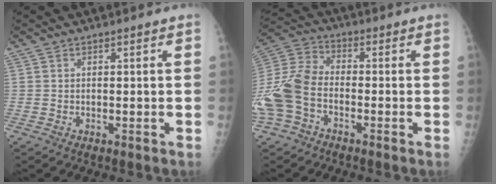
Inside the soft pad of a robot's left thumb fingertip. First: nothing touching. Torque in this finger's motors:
{"motor_torque": [0.11, 0.38, 0.76, 0.01, 0.28]}